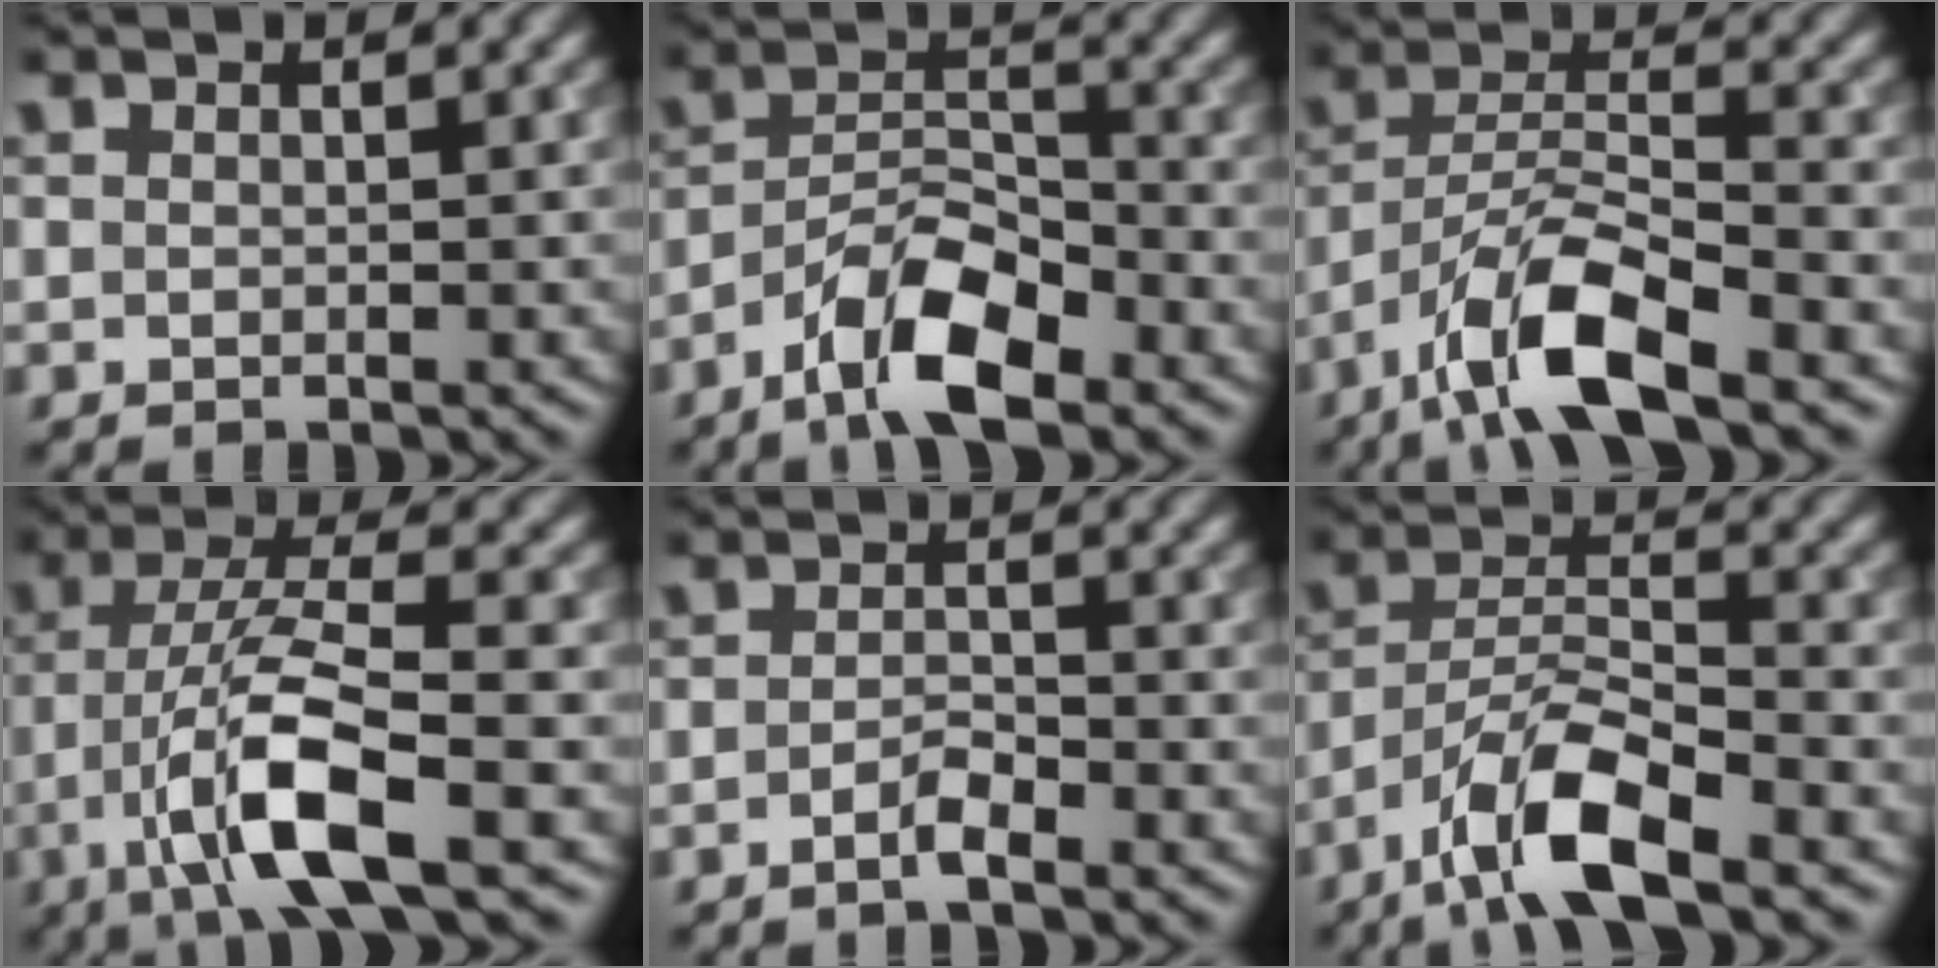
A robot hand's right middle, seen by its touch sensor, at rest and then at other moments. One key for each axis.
{"total": 7.2, "fx": -4.7, "fy": 2.4, "fz": 4.9, "tx": -0.086, "ty": 0.006, "tz": -0.089}
{"total": 8.5, "fx": -5.6, "fy": 2.1, "fz": 6.1, "tx": -0.106, "ty": 0.005, "tz": -0.109}
{"total": 8.7, "fx": -3.7, "fy": 2.2, "fz": 7.6, "tx": -0.147, "ty": 0.004, "tz": -0.074}
{"total": 1.8, "fx": -1.1, "fy": 0.3, "fz": 1.3, "tx": -0.025, "ty": 0.004, "tz": -0.024}
{"total": 7.6, "fx": -5.1, "fy": 1.8, "fz": 5.4, "tx": -0.096, "ty": 0.005, "tz": -0.098}